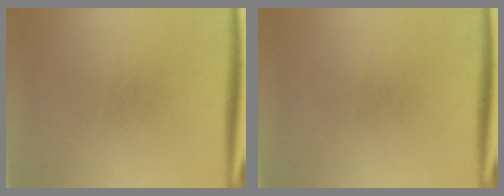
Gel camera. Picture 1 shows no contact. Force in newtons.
{"total": 0.0}